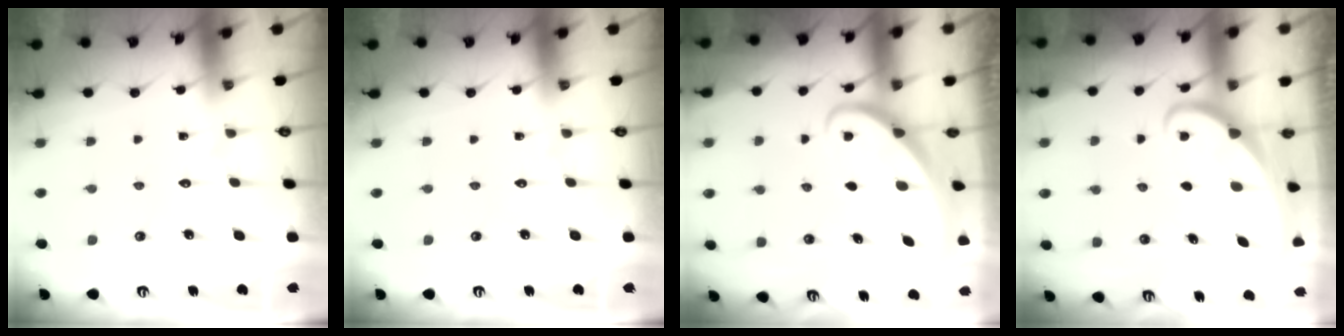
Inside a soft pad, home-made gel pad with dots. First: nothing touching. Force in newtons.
{"total": 0.0}
{"total": 2.3, "press": 2.3, "slide": 0.1}
{"total": 1.6, "press": 1.6, "slide": 0.1}